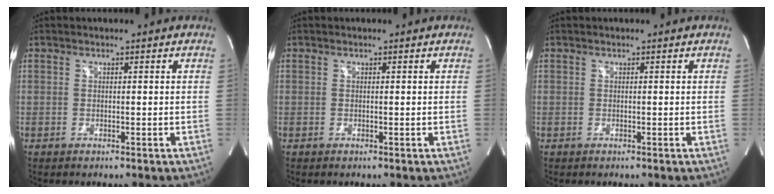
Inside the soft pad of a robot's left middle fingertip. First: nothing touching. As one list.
[{"total": 0.0}, {"total": 0.0}]